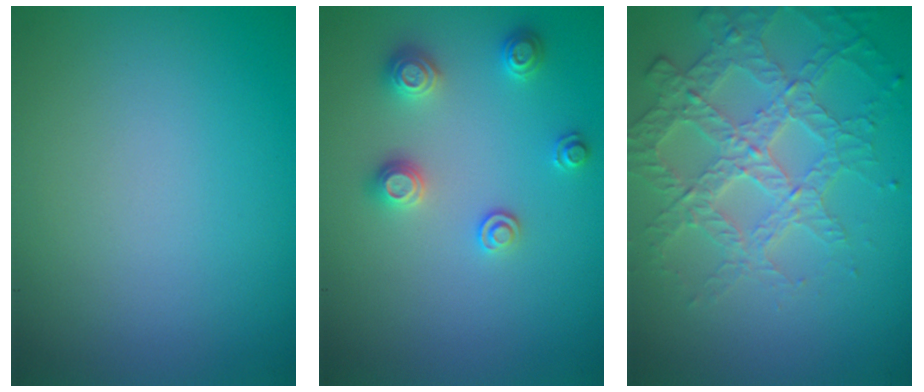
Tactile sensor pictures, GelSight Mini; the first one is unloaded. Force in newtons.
{"total": 2.5, "press": 2.5, "slide": 0.3}
{"total": 4.0, "press": 4.0, "slide": 0.3}